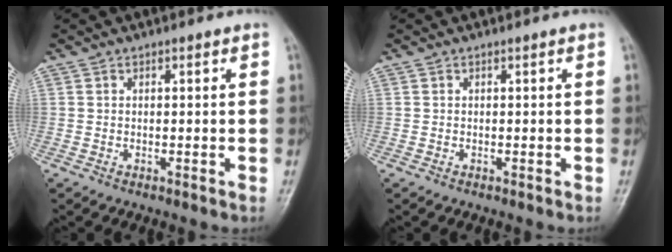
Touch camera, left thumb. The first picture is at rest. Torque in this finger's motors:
{"motor_torque": [0.00, 0.07, -0.07, -0.09, 0.00]}